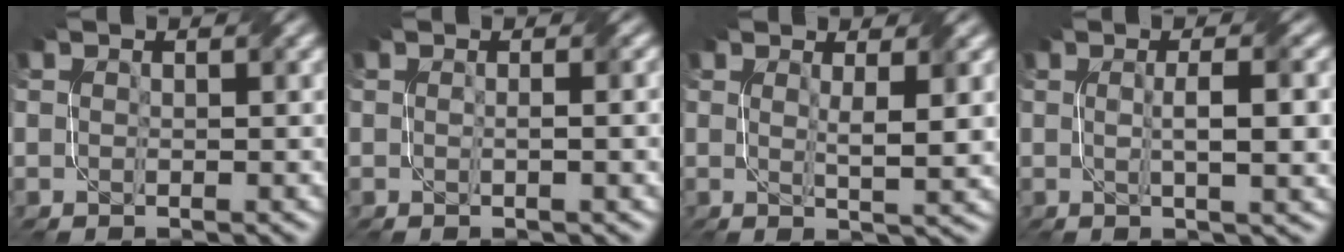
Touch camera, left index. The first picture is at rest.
{"total": 2.0, "force": [0.0, 0.3, 1.9], "torque": [-0.027, 0.001, -0.004]}
{"total": 3.5, "force": [0.9, 0.5, 3.3], "torque": [-0.049, -0.006, 0.015]}
{"total": 5.2, "force": [0.2, 1.2, 5.0], "torque": [-0.065, 0.010, -0.001]}